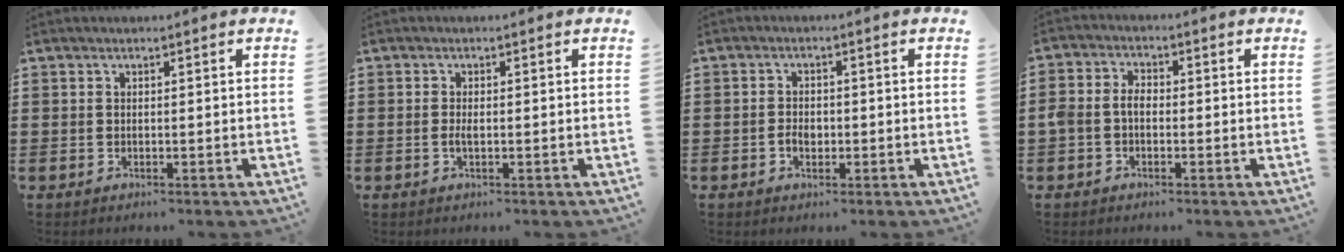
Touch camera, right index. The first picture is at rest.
{"total": 1.2, "force": [-0.3, 0.3, 1.1], "torque": [-0.020, -0.001, -0.005]}
{"total": 2.0, "force": [-0.6, 1.3, 1.4], "torque": [-0.027, 0.005, -0.014]}
{"total": 3.3, "force": [-0.7, 2.3, 2.2], "torque": [-0.066, -0.001, -0.022]}